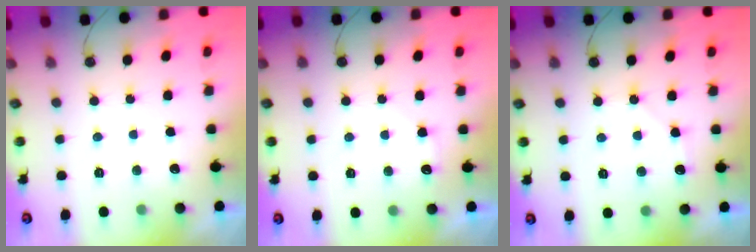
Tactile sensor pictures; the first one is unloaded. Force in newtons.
{"total": 4.0, "press": 3.9, "slide": 0.7}
{"total": 5.7, "press": 5.6, "slide": 0.7}